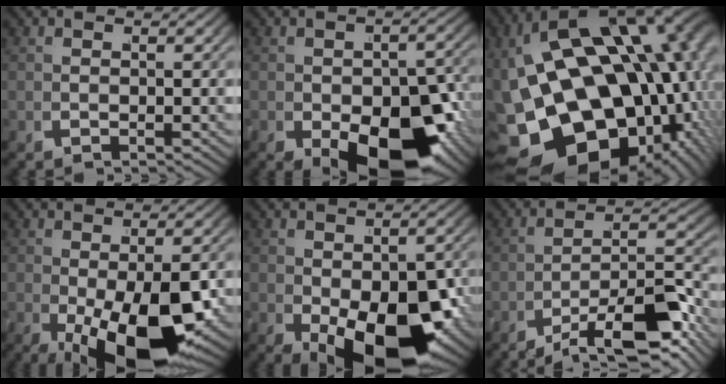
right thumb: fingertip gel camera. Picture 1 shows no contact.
{"total": 12.7, "force": [-3.7, 7.4, 9.7], "torque": [-0.151, -0.050, -0.025]}
{"total": 25.8, "force": [-3.1, 18.2, 17.9], "torque": [-0.351, -0.090, -0.019]}
{"total": 10.7, "force": [-2.9, 4.9, 9.1], "torque": [-0.156, -0.035, -0.023]}
{"total": 12.4, "force": [-2.8, 6.8, 10.0], "torque": [-0.171, -0.057, -0.009]}
{"total": 8.4, "force": [-2.8, 3.8, 6.9], "torque": [-0.103, -0.013, -0.036]}